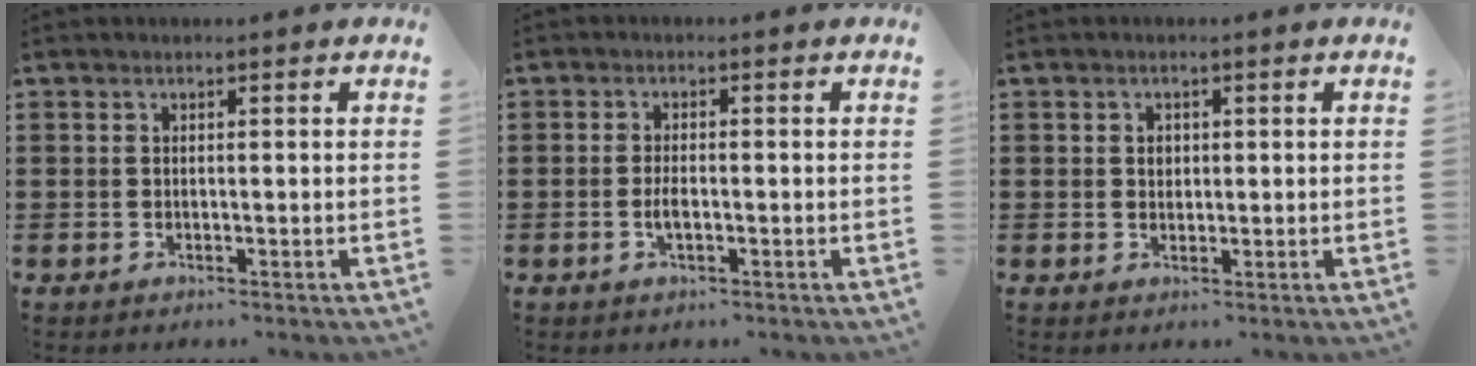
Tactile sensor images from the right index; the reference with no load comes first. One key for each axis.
{"total": 2.3, "fx": -0.5, "fy": 0.8, "fz": 2.1, "tx": -0.039, "ty": 0.000, "tz": -0.010}
{"total": 1.3, "fx": 0.3, "fy": 1.0, "fz": 0.7, "tx": -0.016, "ty": 0.006, "tz": 0.006}